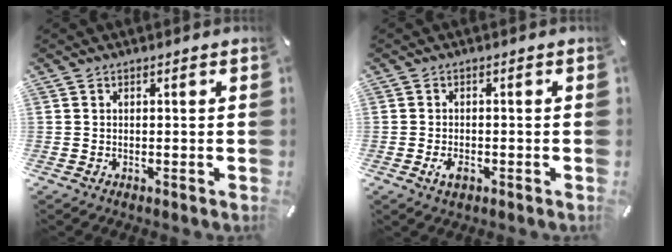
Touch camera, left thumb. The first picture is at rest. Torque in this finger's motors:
{"motor_torque": [-0.44, 0.22, 0.12, -0.07, 0.08]}